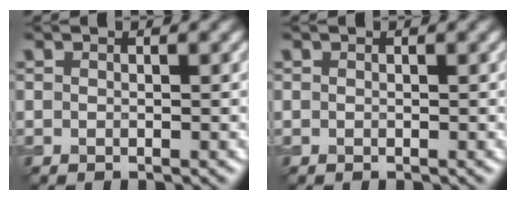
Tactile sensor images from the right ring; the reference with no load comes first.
{"total": 0.0}